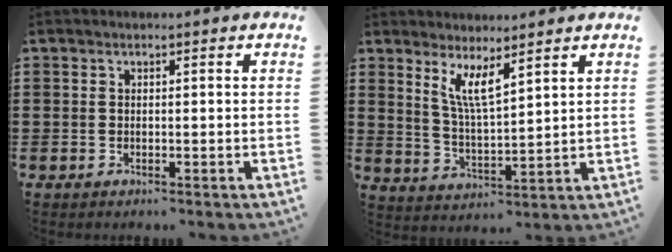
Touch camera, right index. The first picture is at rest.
{"total": 5.7, "force": [3.7, 0.9, 4.3], "torque": [-0.094, -0.009, 0.064]}